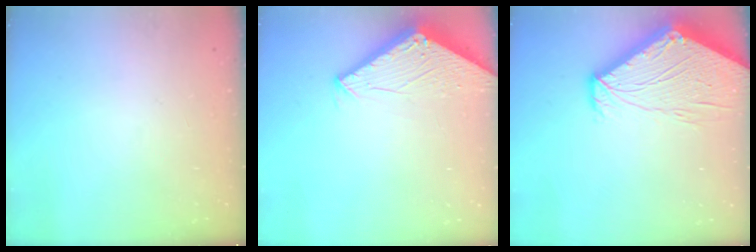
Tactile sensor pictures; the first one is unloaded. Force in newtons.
{"total": 3.0, "press": 3.0, "slide": 0.2}
{"total": 16.9, "press": 16.8, "slide": 1.7}